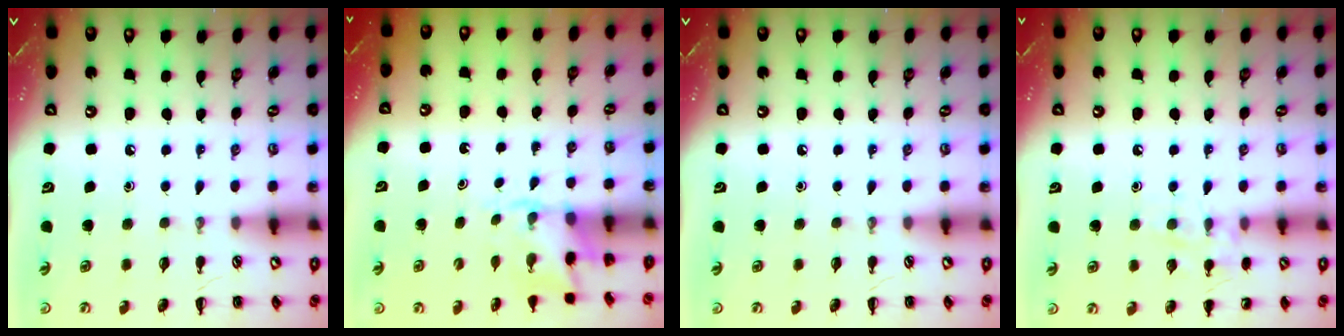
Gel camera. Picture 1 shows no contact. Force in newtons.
{"total": 2.8, "press": 2.6, "slide": 1.0}
{"total": 0.0}
{"total": 8.5, "press": 8.4, "slide": 1.4}